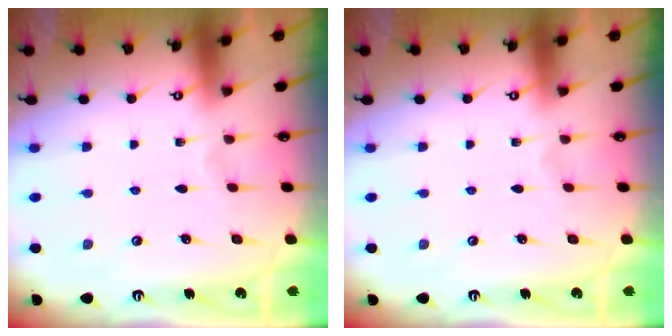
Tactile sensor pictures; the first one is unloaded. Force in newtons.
{"total": 0.0}